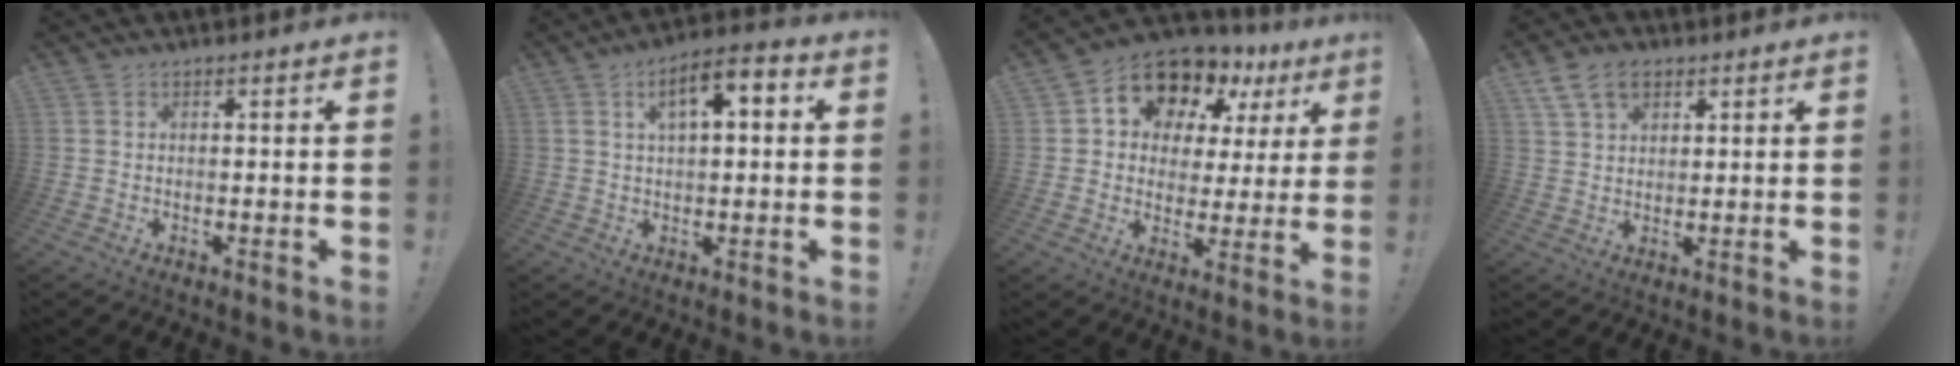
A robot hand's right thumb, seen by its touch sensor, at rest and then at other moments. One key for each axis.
{"total": 8.1, "fx": 2.4, "fy": 3.4, "fz": 7.0, "tx": -0.099, "ty": -0.006, "tz": 0.038}
{"total": 12.6, "fx": 8.9, "fy": 7.5, "fz": 4.9, "tx": -0.084, "ty": -0.072, "tz": 0.160}
{"total": 8.6, "fx": 4.8, "fy": 5.6, "fz": 4.4, "tx": -0.073, "ty": -0.008, "tz": 0.094}